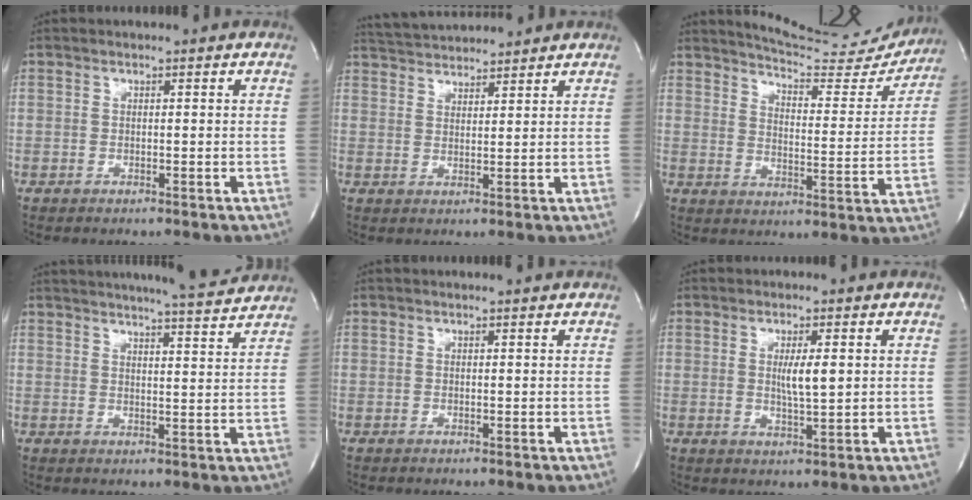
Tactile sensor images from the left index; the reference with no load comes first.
{"total": 8.2, "force": [8.0, 0.6, 1.9], "torque": [-0.043, 0.032, 0.131]}
{"total": 17.1, "force": [16.6, 2.4, 3.6], "torque": [-0.041, -0.061, 0.202]}
{"total": 12.1, "force": [11.2, 0.1, 4.5], "torque": [-0.073, -0.005, 0.140]}
{"total": 0.9, "force": [0.9, -0.2, 0.3], "torque": [-0.016, -0.002, 0.009]}
{"total": 3.7, "force": [0.6, 0.2, 3.7], "torque": [-0.069, -0.008, 0.012]}